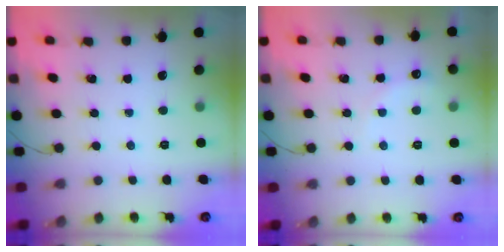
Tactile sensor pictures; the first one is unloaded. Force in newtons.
{"total": 3.0, "press": 2.9, "slide": 0.8}